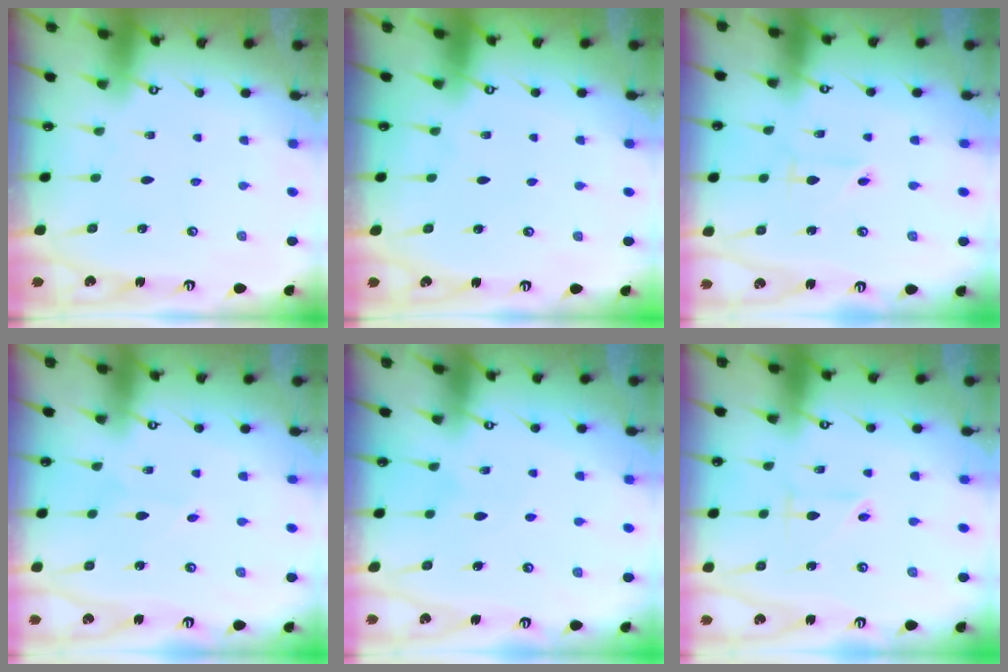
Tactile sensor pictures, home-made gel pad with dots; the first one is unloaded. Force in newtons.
{"total": 0.0}
{"total": 2.6, "press": 2.6, "slide": 0.3}
{"total": 3.0, "press": 2.9, "slide": 0.3}
{"total": 5.4, "press": 5.4, "slide": 0.8}
{"total": 3.7, "press": 3.7, "slide": 0.5}